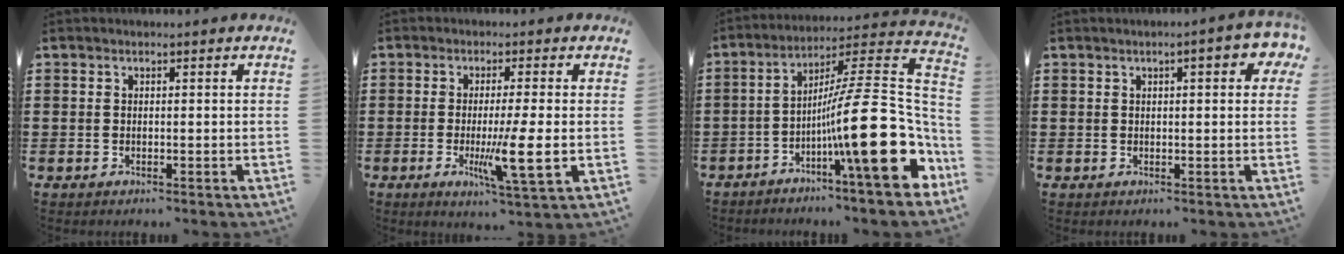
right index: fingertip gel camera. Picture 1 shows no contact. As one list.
[{"total": 8.2, "force": [-1.4, 0.4, 8.0], "torque": [-0.139, -0.019, -0.023]}, {"total": 18.2, "force": [-4.7, 2.5, 17.4], "torque": [-0.279, -0.027, -0.089]}, {"total": 3.8, "force": [1.2, 0.9, 3.5], "torque": [-0.052, 0.002, 0.015]}]